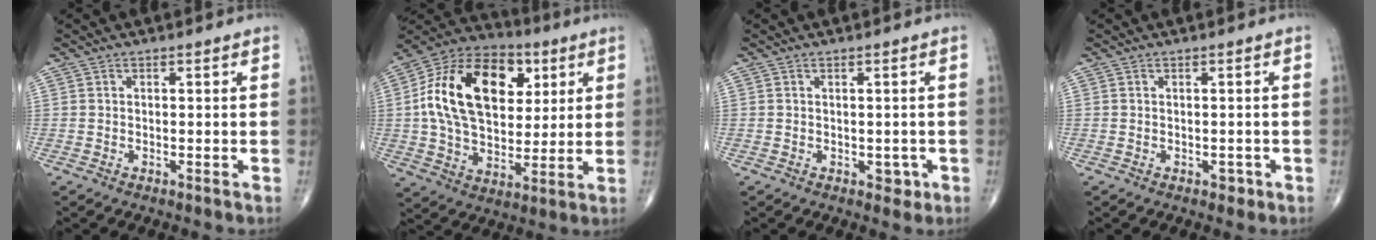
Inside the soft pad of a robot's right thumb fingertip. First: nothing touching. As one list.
[{"total": 23.4, "force": [5.3, 15.0, 17.2], "torque": [-0.285, 0.005, 0.085]}, {"total": 1.8, "force": [-0.5, 1.4, 1.1], "torque": [-0.002, 0.001, -0.004]}, {"total": 1.1, "force": [-0.5, 0.8, 0.6], "torque": [-0.003, 0.001, -0.005]}]